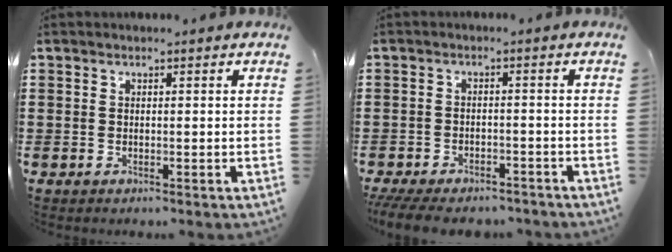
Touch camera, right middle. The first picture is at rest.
{"total": 4.0, "force": [-3.9, 0.6, 1.0], "torque": [-0.023, -0.004, -0.079]}